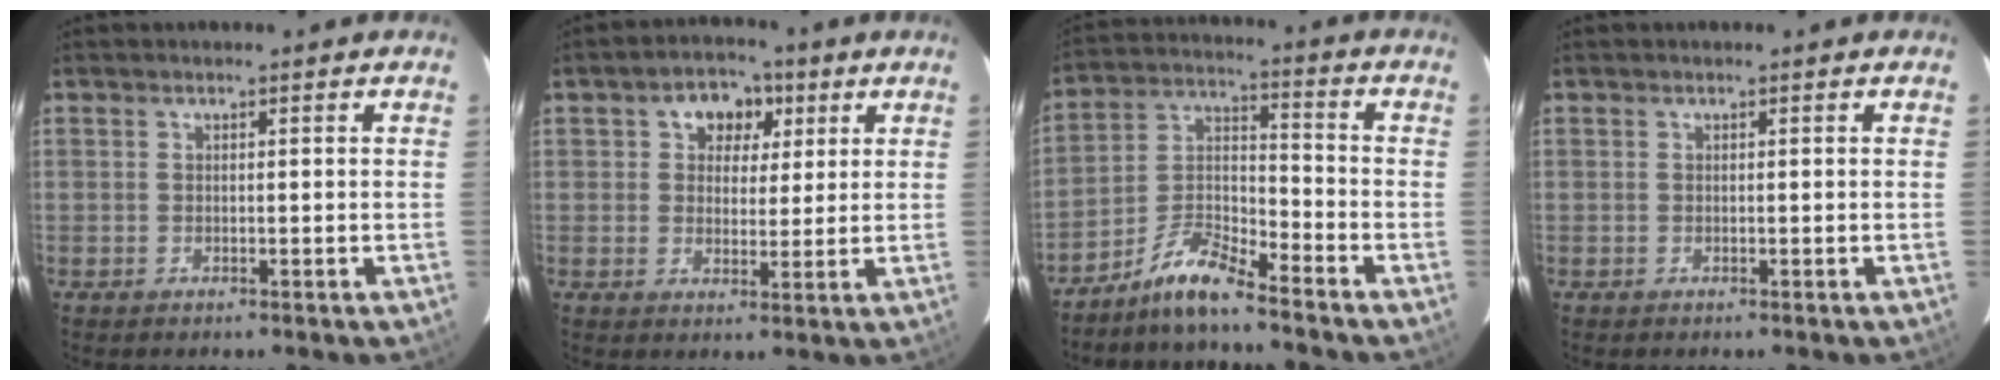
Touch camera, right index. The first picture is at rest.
{"total": 7.0, "force": [2.7, 5.5, 3.3], "torque": [-0.050, 0.020, 0.040]}
{"total": 8.2, "force": [-7.2, 0.7, 3.7], "torque": [-0.090, 0.029, -0.149]}
{"total": 0.0}